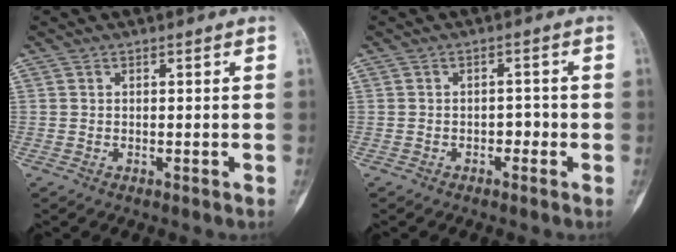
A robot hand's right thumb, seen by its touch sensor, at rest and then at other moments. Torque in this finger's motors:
{"motor_torque": [-0.31, 0.11, 0.13, 0.06, -0.02]}